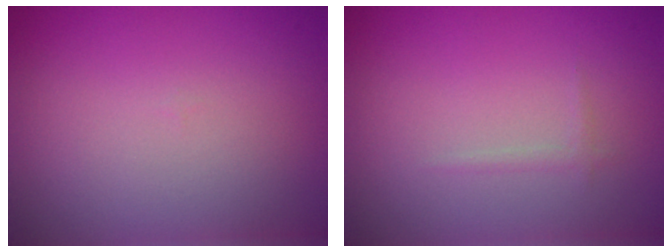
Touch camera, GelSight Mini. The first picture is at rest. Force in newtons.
{"total": 0.5, "press": 0.5, "slide": 0.1}